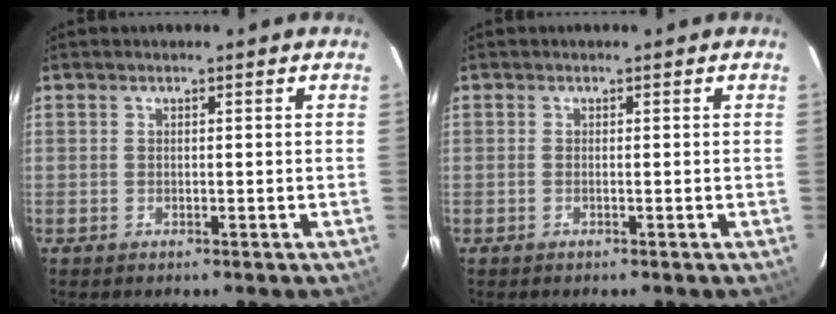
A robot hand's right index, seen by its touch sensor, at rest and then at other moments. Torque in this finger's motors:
{"motor_torque": [-0.26, 0.07, 0.03, 0.01]}